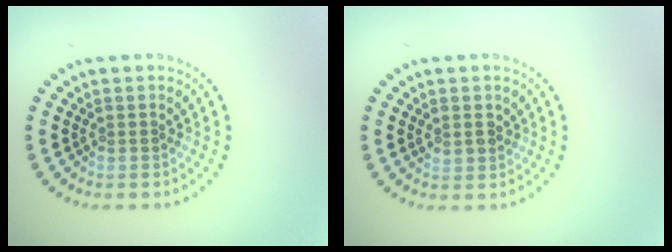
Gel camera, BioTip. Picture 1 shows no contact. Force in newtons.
{"total": 1.2, "press": 1.1, "slide": 0.4}